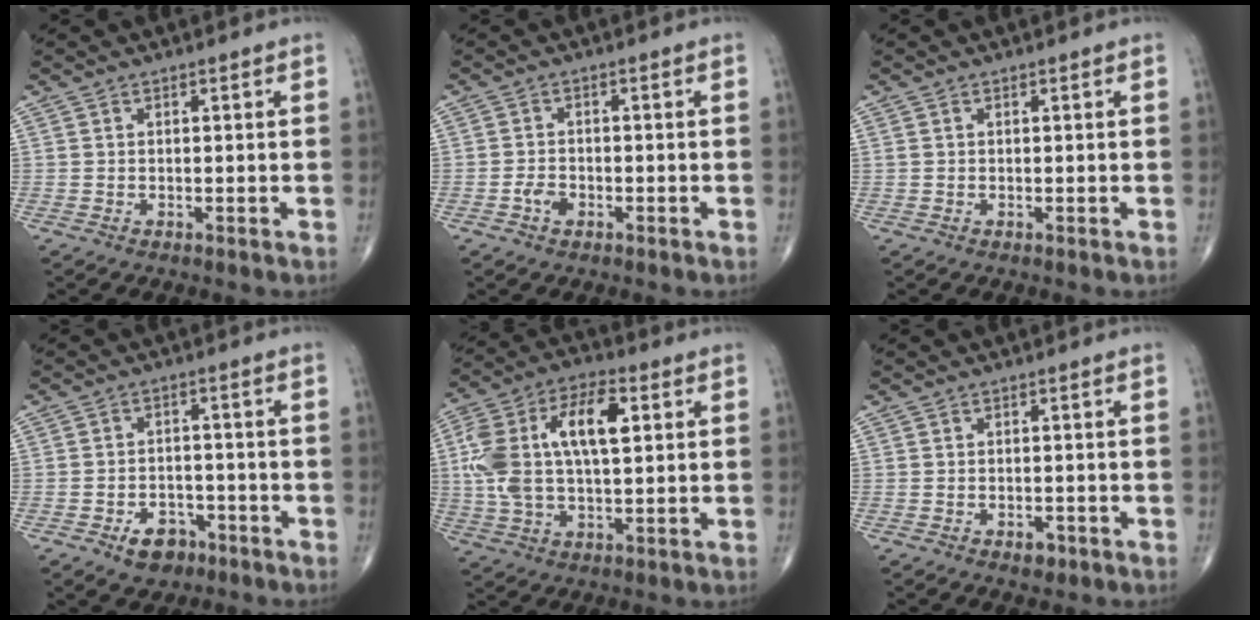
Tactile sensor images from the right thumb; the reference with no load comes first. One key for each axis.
{"total": 2.4, "fx": -1.2, "fy": 1.5, "fz": 1.4, "tx": -0.020, "ty": 0.008, "tz": -0.022}
{"total": 0.6, "fx": 0.2, "fy": 0.3, "fz": 0.4, "tx": -0.011, "ty": 0.012, "tz": 0.007}
{"total": 5.9, "fx": -3.5, "fy": 3.9, "fz": 2.7, "tx": -0.020, "ty": 0.023, "tz": -0.050}
{"total": 17.9, "fx": 3.3, "fy": 8.8, "fz": 15.2, "tx": -0.308, "ty": 0.025, "tz": 0.056}
{"total": 1.9, "fx": -1.1, "fy": 1.1, "fz": 1.1, "tx": -0.011, "ty": 0.002, "tz": -0.014}